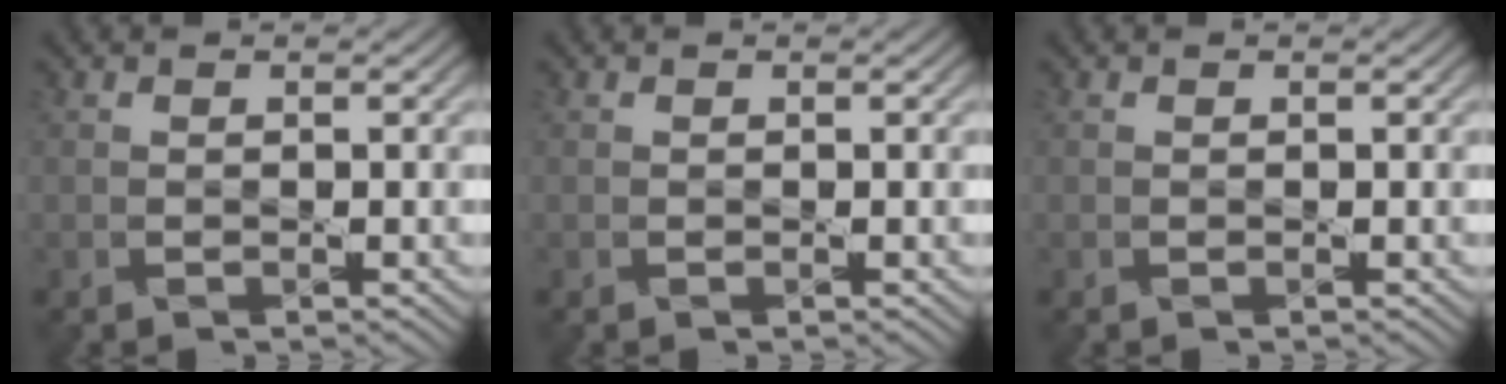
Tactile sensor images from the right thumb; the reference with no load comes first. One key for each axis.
{"total": 0.0}
{"total": 0.0}